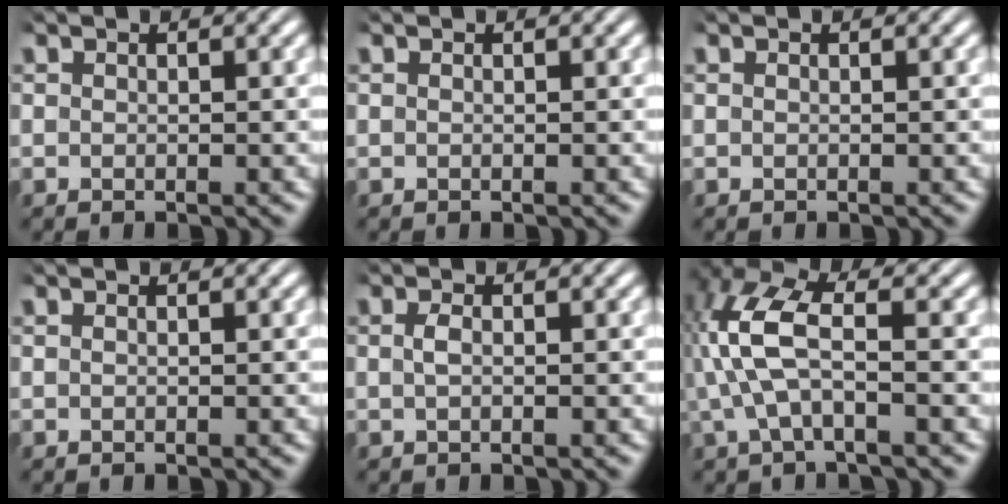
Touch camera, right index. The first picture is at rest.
{"total": 0.0}
{"total": 0.0}
{"total": 0.0}
{"total": 0.8, "force": [-0.3, -0.1, 0.7], "torque": [-0.019, -0.006, -0.002]}
{"total": 6.0, "force": [0.6, 3.0, 5.2], "torque": [-0.132, -0.006, 0.015]}